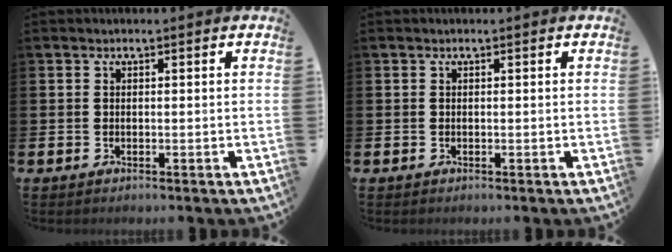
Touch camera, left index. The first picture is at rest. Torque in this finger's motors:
{"motor_torque": [-0.02, 0.01, 0.00, 0.02]}